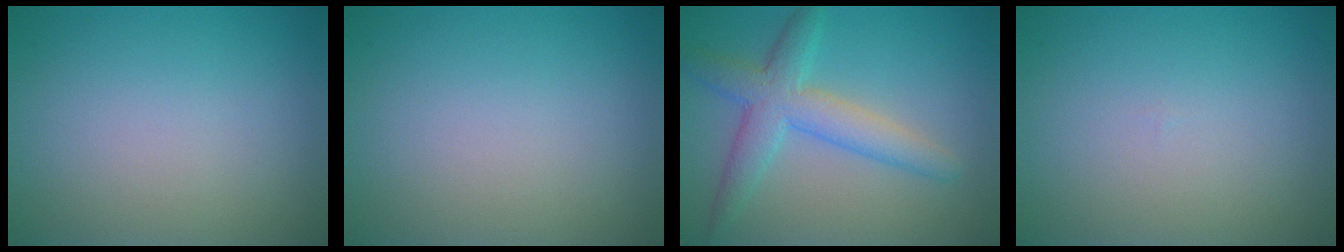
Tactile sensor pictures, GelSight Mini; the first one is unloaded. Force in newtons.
{"total": 0.0}
{"total": 4.7, "press": 4.7, "slide": 0.1}
{"total": 0.0}